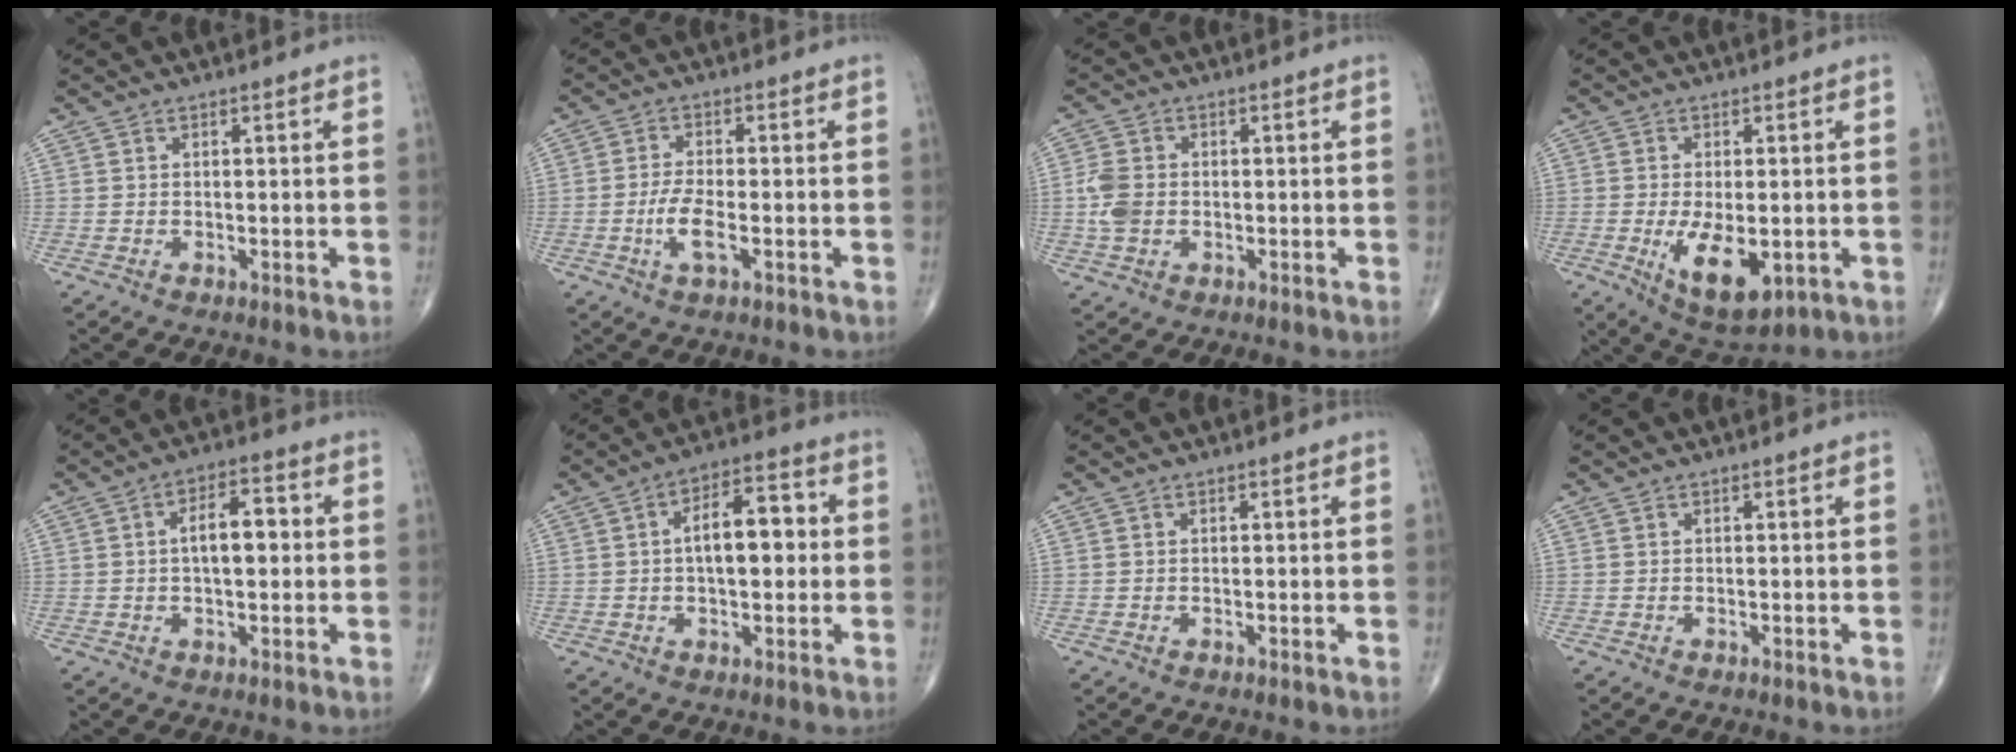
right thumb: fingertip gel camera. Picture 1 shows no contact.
{"total": 5.2, "force": [-1.6, 1.7, 4.6], "torque": [-0.096, 0.004, -0.031]}
{"total": 5.1, "force": [-0.5, 3.7, 3.5], "torque": [-0.080, 0.008, -0.010]}
{"total": 10.5, "force": [-2.5, 5.1, 8.9], "torque": [-0.135, -0.015, -0.026]}
{"total": 7.5, "force": [0.5, 3.6, 6.5], "torque": [-0.093, 0.017, 0.001]}
{"total": 10.6, "force": [0.7, 5.2, 9.2], "torque": [-0.125, 0.024, 0.006]}
{"total": 0.0}
{"total": 0.0}